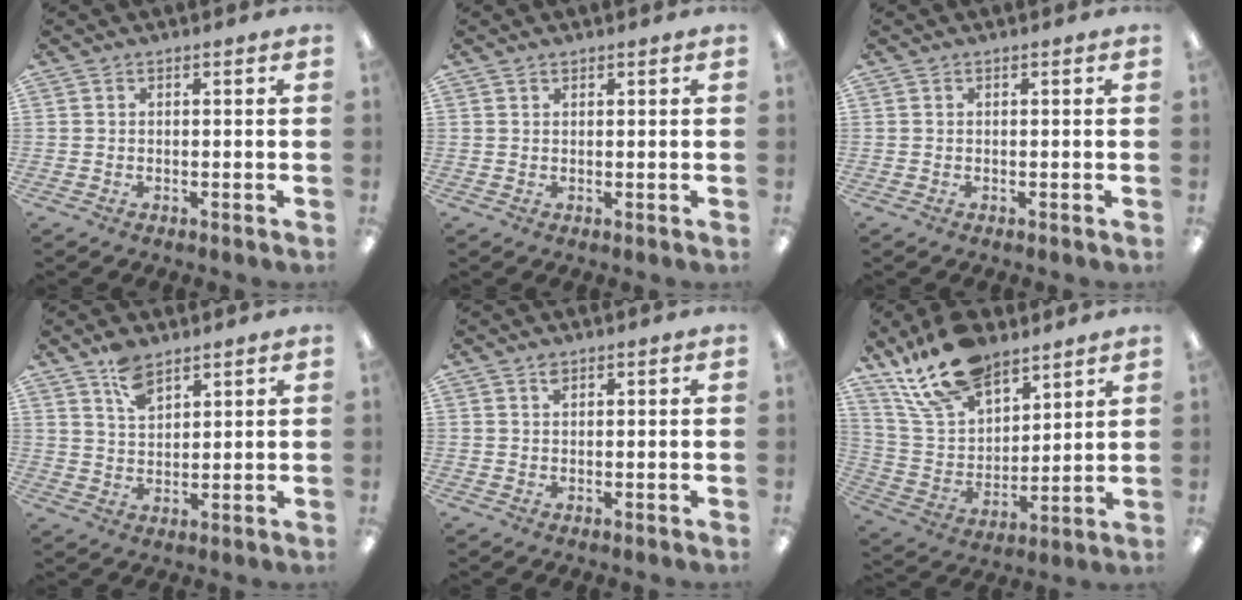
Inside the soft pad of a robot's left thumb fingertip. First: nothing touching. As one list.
[{"total": 0.7, "force": [0.6, 0.2, 0.2], "torque": [-0.004, 0.000, 0.012]}, {"total": 0.0}, {"total": 6.4, "force": [4.5, 3.0, 3.3], "torque": [-0.060, -0.017, 0.082]}, {"total": 1.2, "force": [0.9, 0.5, 0.6], "torque": [-0.014, 0.000, 0.017]}, {"total": 18.2, "force": [13.1, 9.2, 8.7], "torque": [-0.170, -0.060, 0.242]}]